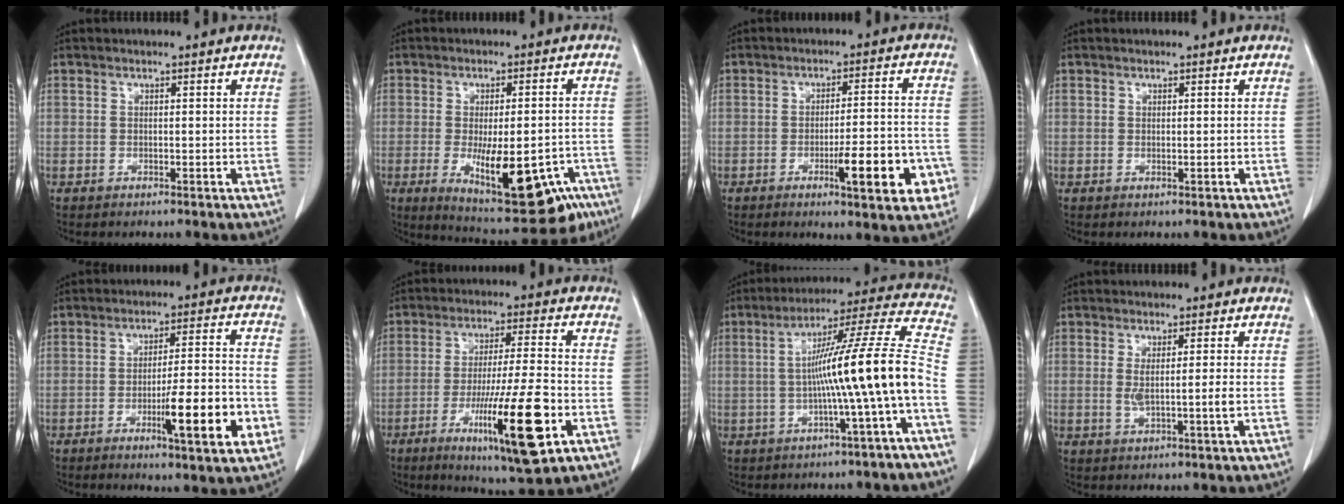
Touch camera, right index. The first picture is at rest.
{"total": 17.0, "force": [-7.5, 6.0, 14.1], "torque": [-0.169, -0.003, -0.091]}
{"total": 10.8, "force": [-4.2, 1.8, 9.8], "torque": [-0.131, 0.003, -0.055]}
{"total": 0.0}
{"total": 11.9, "force": [-4.1, 0.9, 11.1], "torque": [-0.165, -0.007, -0.061]}
{"total": 16.0, "force": [-6.0, 1.1, 14.8], "torque": [-0.255, -0.028, -0.093]}
{"total": 15.3, "force": [-2.7, -1.6, 15.0], "torque": [-0.224, 0.020, -0.049]}
{"total": 4.0, "force": [-0.1, 0.0, 4.0], "torque": [-0.072, -0.004, 0.001]}